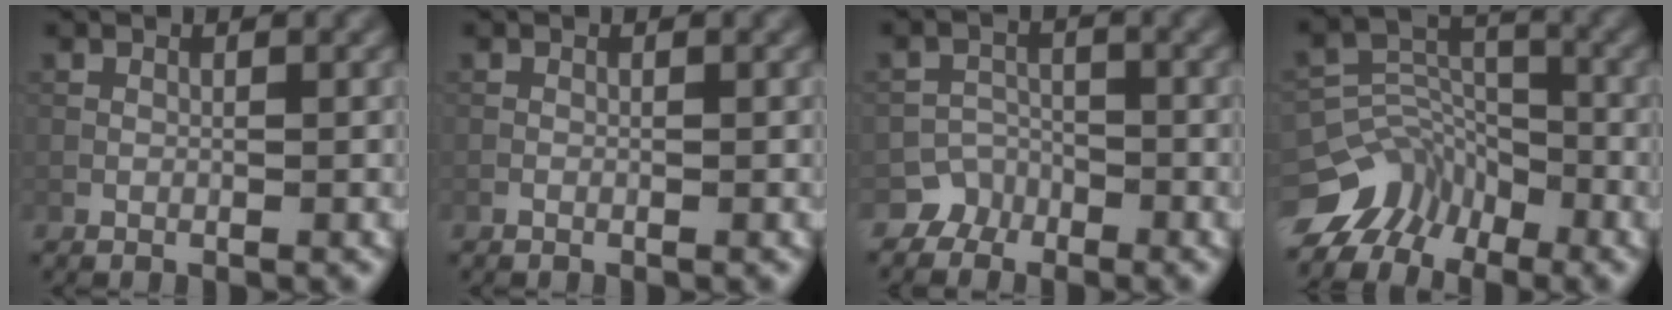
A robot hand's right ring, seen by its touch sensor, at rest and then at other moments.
{"total": 0.0}
{"total": 3.3, "force": [-2.5, 2.2, -0.3], "torque": [0.037, 0.008, -0.039]}
{"total": 9.3, "force": [-7.0, 5.7, 1.9], "torque": [-0.028, 0.018, -0.123]}